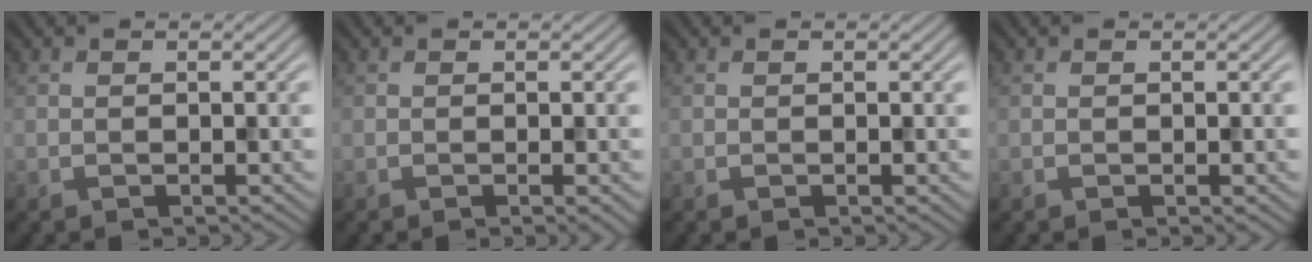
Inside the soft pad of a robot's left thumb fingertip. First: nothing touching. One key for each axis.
{"total": 0.8, "fx": -0.2, "fy": 0.0, "fz": 0.7, "tx": -0.012, "ty": -0.003, "tz": -0.005}
{"total": 0.0}
{"total": 0.0}